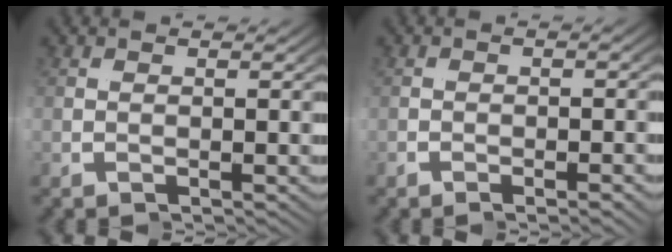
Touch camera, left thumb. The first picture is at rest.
{"total": 1.5, "force": [-1.2, -0.6, 0.7], "torque": [-0.025, 0.003, -0.025]}